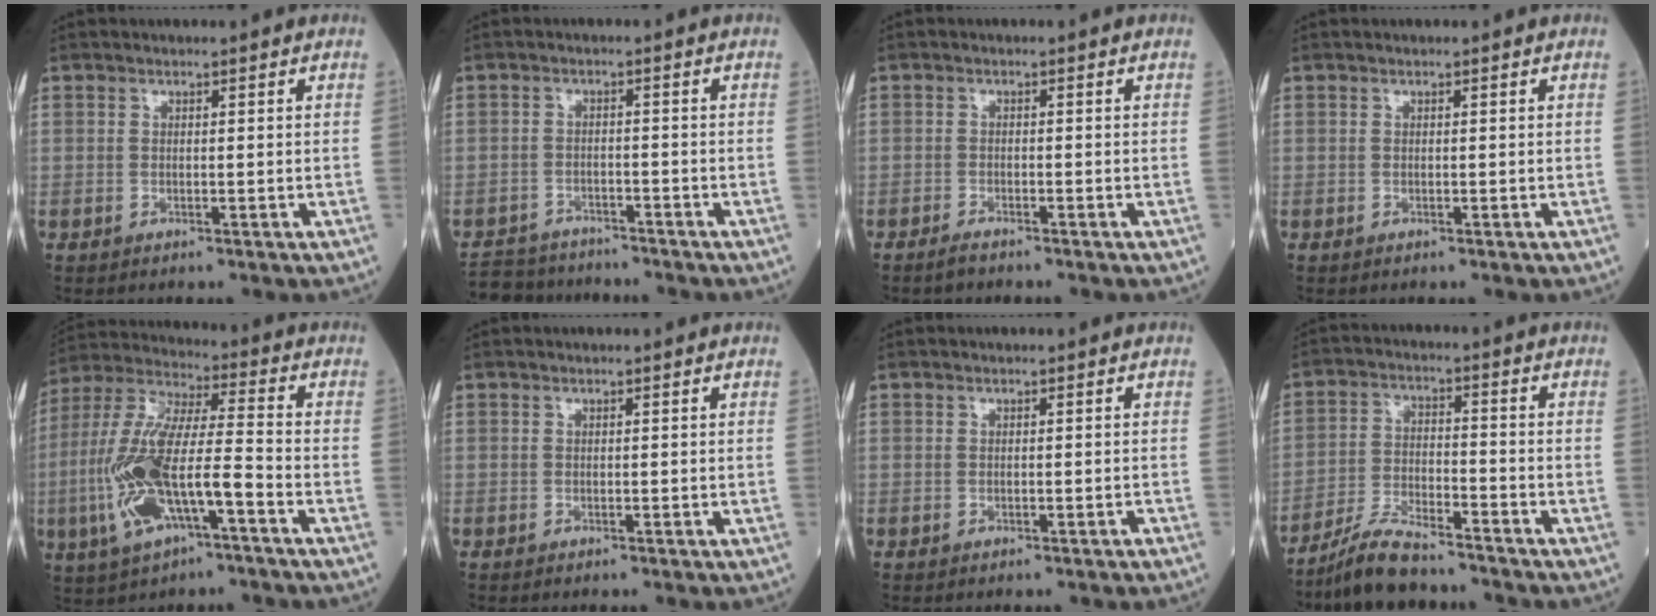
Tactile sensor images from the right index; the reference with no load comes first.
{"total": 6.7, "force": [-6.3, 2.3, 0.2], "torque": [0.002, 0.003, -0.103]}
{"total": 1.3, "force": [-1.2, 0.2, 0.4], "torque": [-0.011, -0.001, -0.023]}
{"total": 0.0}
{"total": 15.8, "force": [-5.1, 3.7, 14.5], "torque": [-0.310, -0.002, -0.093]}
{"total": 0.0}
{"total": 0.0}
{"total": 8.1, "force": [-7.3, 1.2, 3.5], "torque": [-0.068, -0.013, -0.137]}